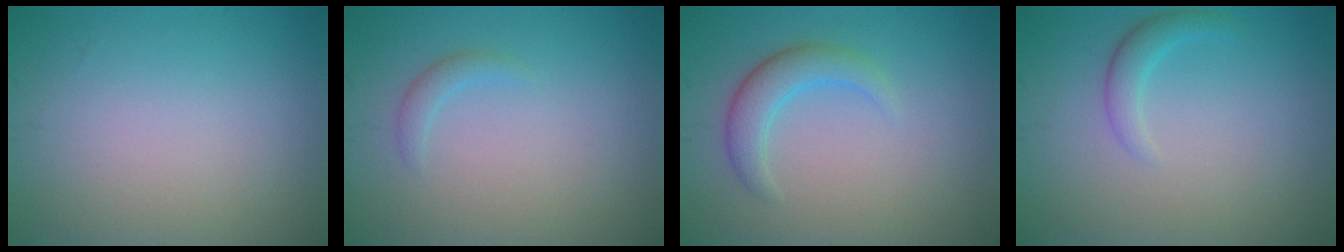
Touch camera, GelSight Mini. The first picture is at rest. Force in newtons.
{"total": 1.1, "press": 1.1, "slide": 0.1}
{"total": 2.9, "press": 2.9, "slide": 0.1}
{"total": 1.8, "press": 1.8, "slide": 0.1}